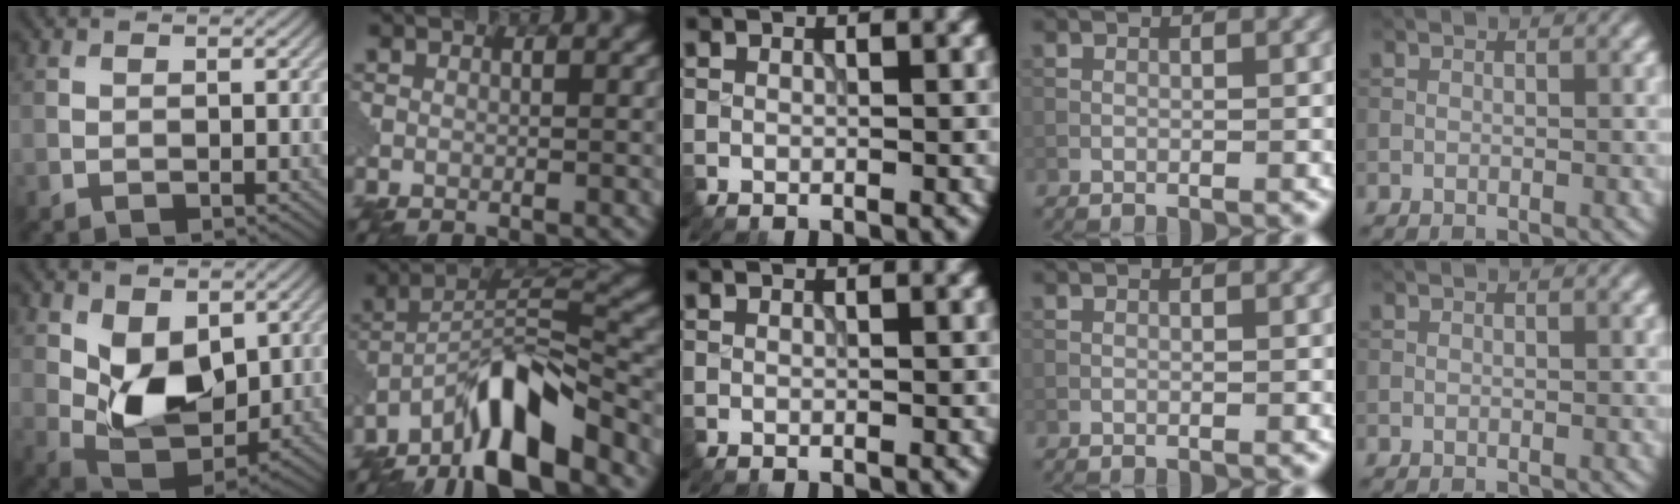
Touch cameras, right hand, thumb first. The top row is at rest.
{"thumb": {"total": 9.3, "force": [2.1, 5.8, 7.0], "torque": [-0.141, -0.019, 0.043]}, "index": {"total": 10.3, "force": [-7.3, 2.7, 6.8], "torque": [-0.109, 0.015, -0.143]}}